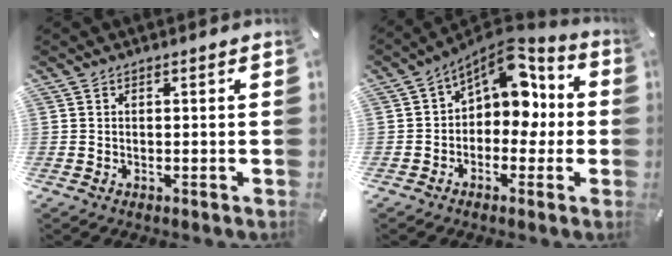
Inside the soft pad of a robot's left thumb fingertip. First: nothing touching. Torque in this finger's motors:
{"motor_torque": [0.05, 0.96, 0.91, 0.48, 0.10]}